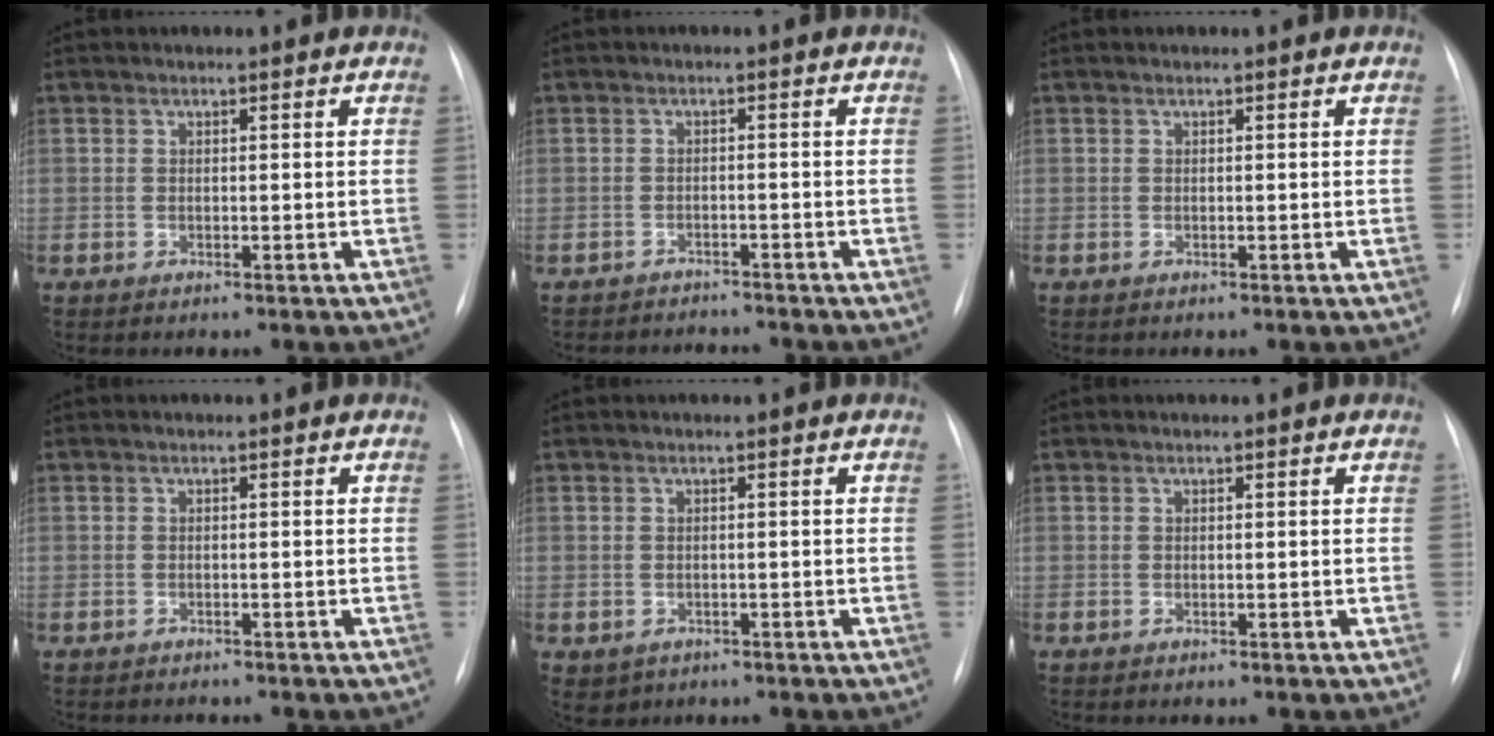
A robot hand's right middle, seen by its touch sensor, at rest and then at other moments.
{"total": 4.2, "force": [-4.1, 1.0, 0.0], "torque": [0.002, -0.004, -0.060]}
{"total": 0.0}
{"total": 1.4, "force": [-1.3, 0.4, 0.2], "torque": [-0.005, -0.002, -0.017]}
{"total": 2.2, "force": [-1.0, 1.9, 0.5], "torque": [-0.007, 0.001, -0.004]}
{"total": 0.0}